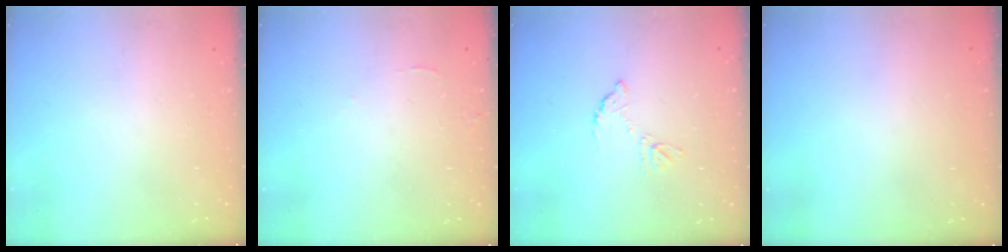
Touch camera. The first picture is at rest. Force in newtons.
{"total": 6.1, "press": 6.1, "slide": 0.4}
{"total": 6.9, "press": 6.8, "slide": 0.3}
{"total": 3.0, "press": 3.0, "slide": 0.1}